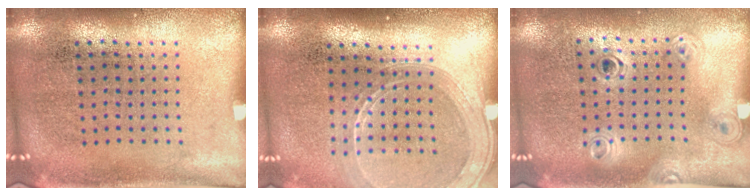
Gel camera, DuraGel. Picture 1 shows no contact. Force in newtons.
{"total": 1.9, "press": 1.7, "slide": 0.8}
{"total": 1.2, "press": 1.1, "slide": 0.5}